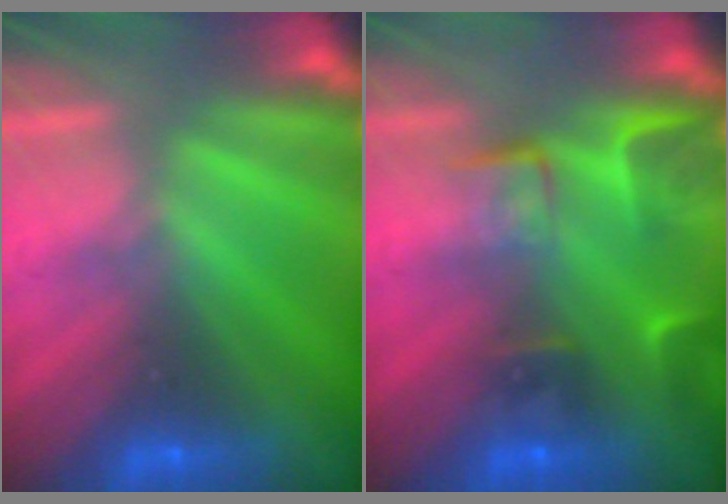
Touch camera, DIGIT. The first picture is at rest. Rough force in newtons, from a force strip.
{"total": 7.7}